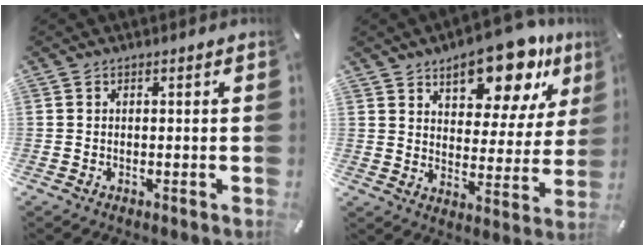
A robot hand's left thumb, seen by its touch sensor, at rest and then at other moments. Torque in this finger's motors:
{"motor_torque": [1.02, -0.24, 0.65, -0.07, 0.09]}